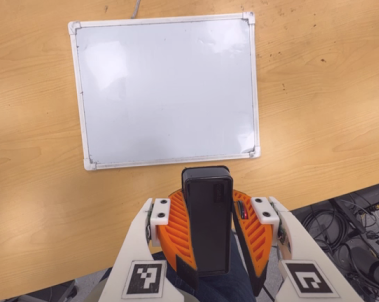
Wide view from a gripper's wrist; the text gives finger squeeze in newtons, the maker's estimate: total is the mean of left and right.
{"total": 10.1, "left": 10.0, "right": 10.2}